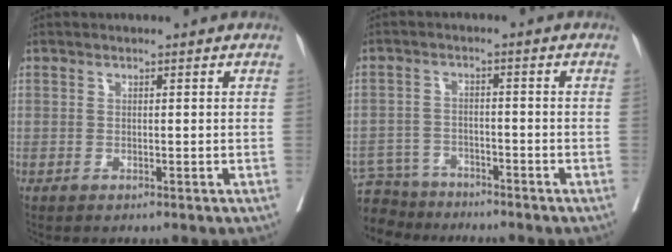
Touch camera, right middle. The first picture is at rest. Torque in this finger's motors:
{"motor_torque": [0.00, 0.01, -0.05, -0.07]}